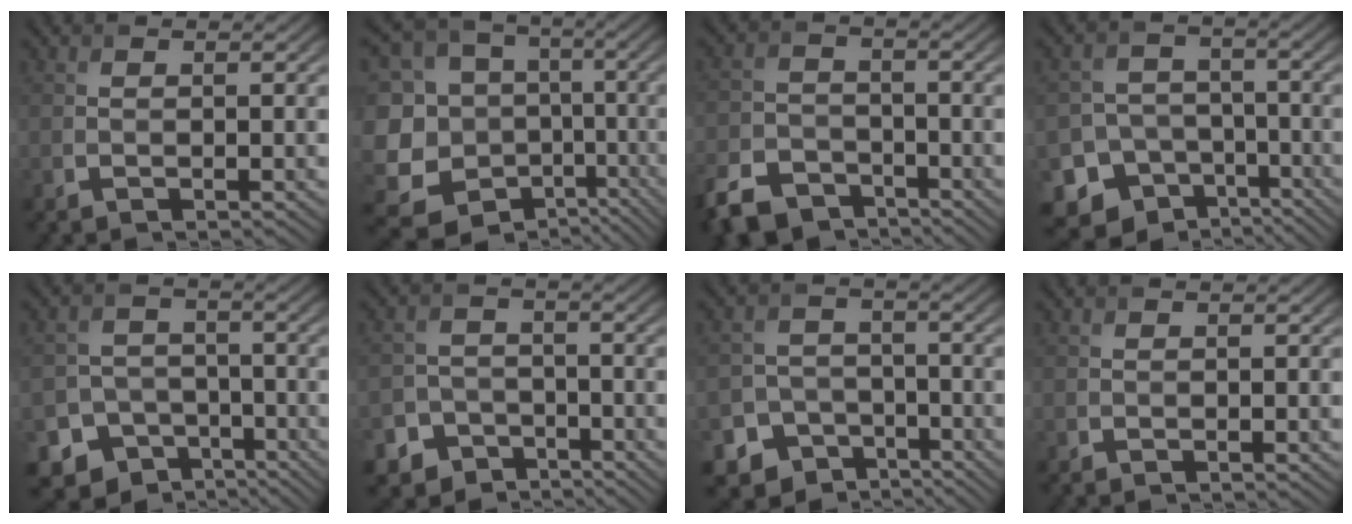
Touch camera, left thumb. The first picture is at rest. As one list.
[{"total": 17.8, "force": [-6.4, 15.0, 7.1], "torque": [-0.227, -0.017, -0.080]}, {"total": 7.9, "force": [-5.9, 4.3, 3.1], "torque": [-0.076, -0.015, -0.121]}, {"total": 13.6, "force": [-8.6, 9.9, 3.2], "torque": [-0.091, -0.044, -0.127]}, {"total": 9.6, "force": [-6.1, 7.2, 2.0], "torque": [-0.050, -0.022, -0.101]}, {"total": 6.3, "force": [-4.5, 4.3, 1.1], "torque": [-0.019, -0.008, -0.081]}, {"total": 7.9, "force": [-5.2, 5.7, 1.7], "torque": [-0.036, -0.018, -0.088]}, {"total": 0.0}]